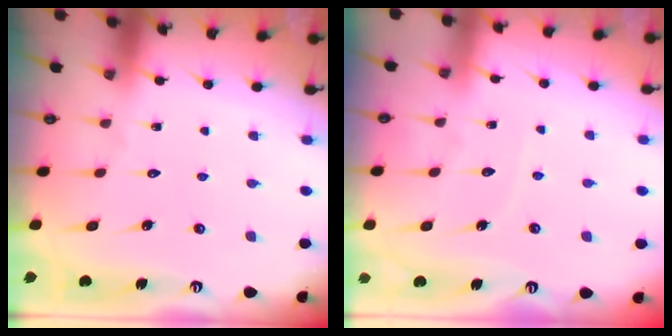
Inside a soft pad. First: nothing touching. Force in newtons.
{"total": 3.5, "press": 3.5, "slide": 0.5}